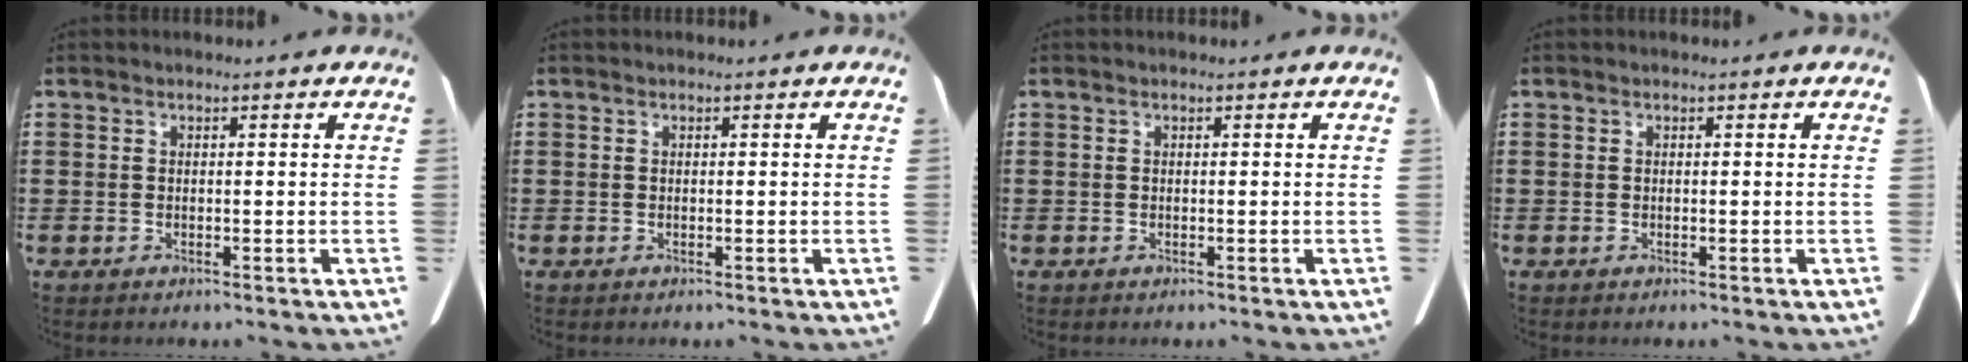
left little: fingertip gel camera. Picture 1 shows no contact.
{"total": 0.0}
{"total": 0.0}
{"total": 0.0}